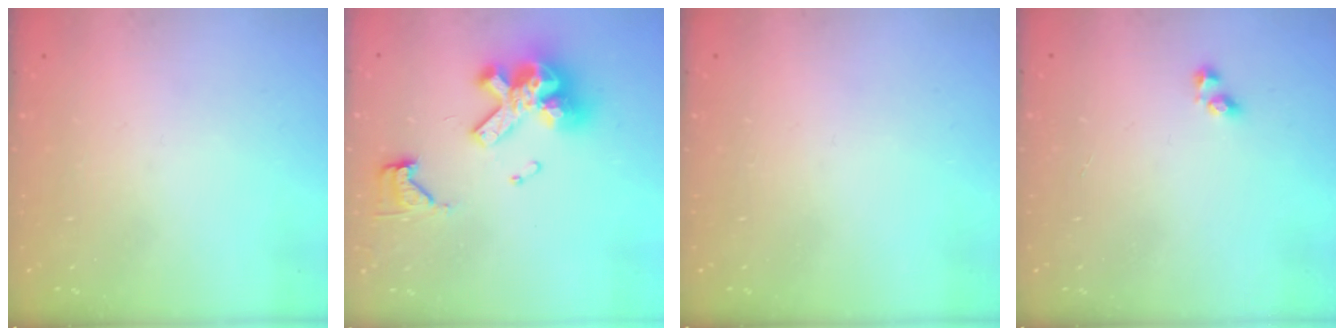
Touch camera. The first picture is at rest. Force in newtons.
{"total": 14.8, "press": 14.7, "slide": 1.8}
{"total": 0.0}
{"total": 2.2, "press": 1.9, "slide": 1.1}